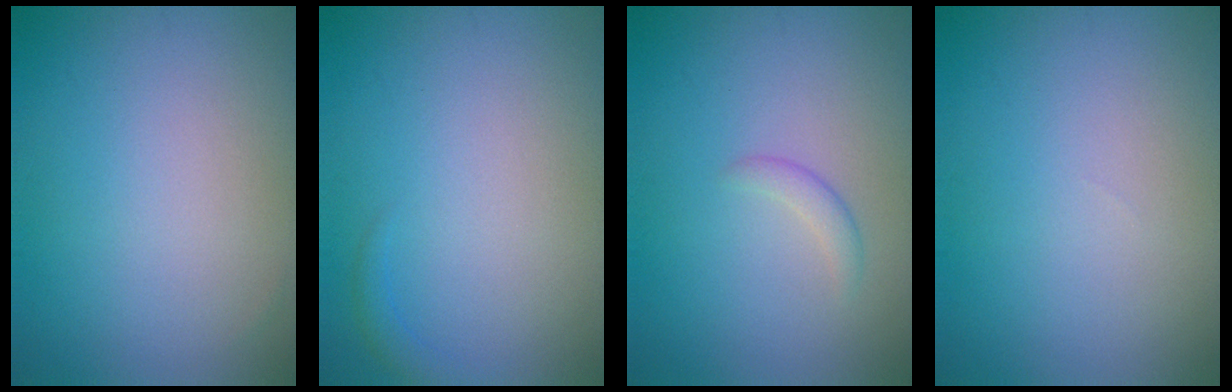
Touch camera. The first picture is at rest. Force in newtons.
{"total": 0.9, "press": 0.9, "slide": 0.1}
{"total": 1.1, "press": 1.1, "slide": 0.0}
{"total": 0.0}